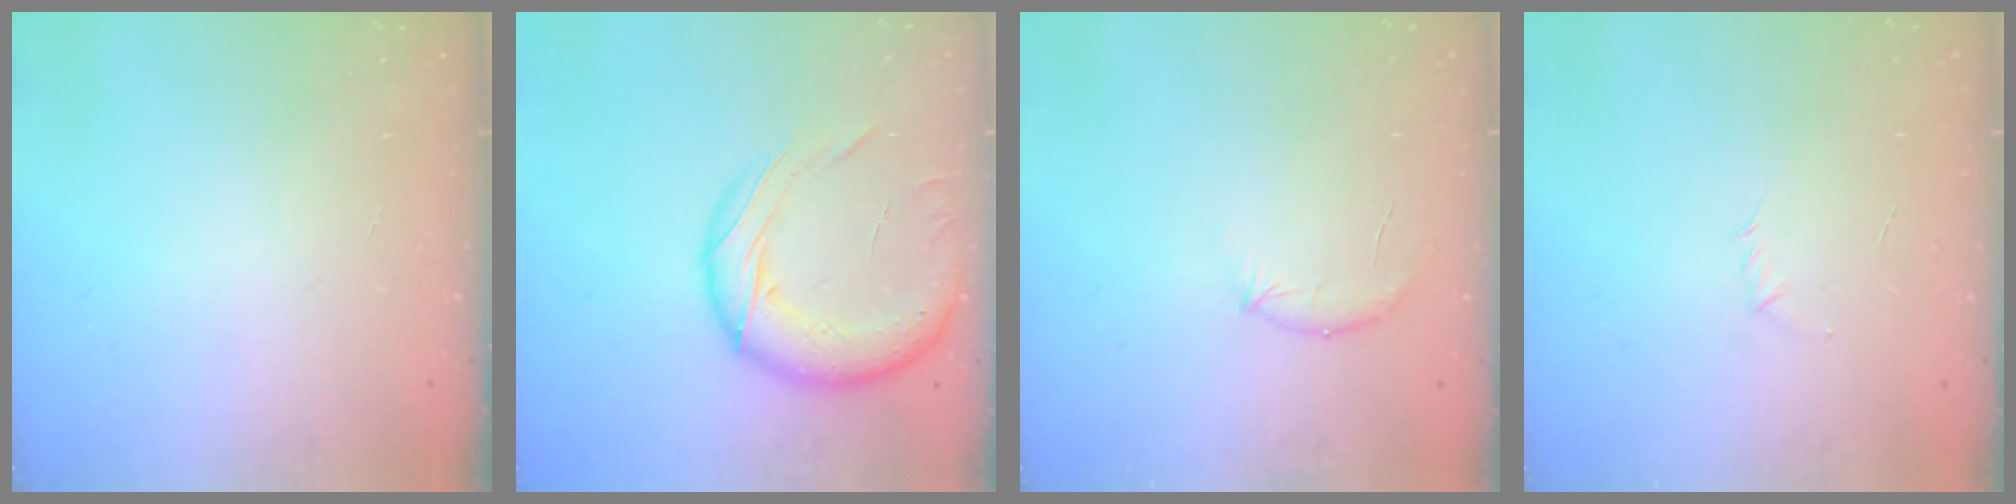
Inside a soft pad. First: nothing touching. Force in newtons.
{"total": 17.5, "press": 17.1, "slide": 3.9}
{"total": 8.3, "press": 8.1, "slide": 1.7}
{"total": 2.9, "press": 2.8, "slide": 0.8}